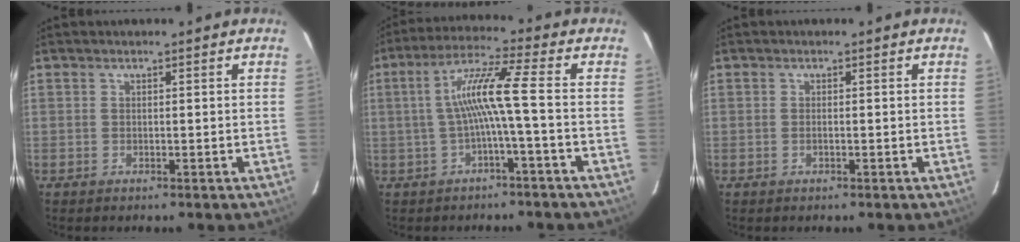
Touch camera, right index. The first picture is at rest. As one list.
[{"total": 8.2, "force": [-1.5, -1.0, 8.0], "torque": [-0.165, 0.011, -0.021]}, {"total": 0.9, "force": [-0.4, 0.4, 0.7], "torque": [-0.015, 0.001, -0.007]}]